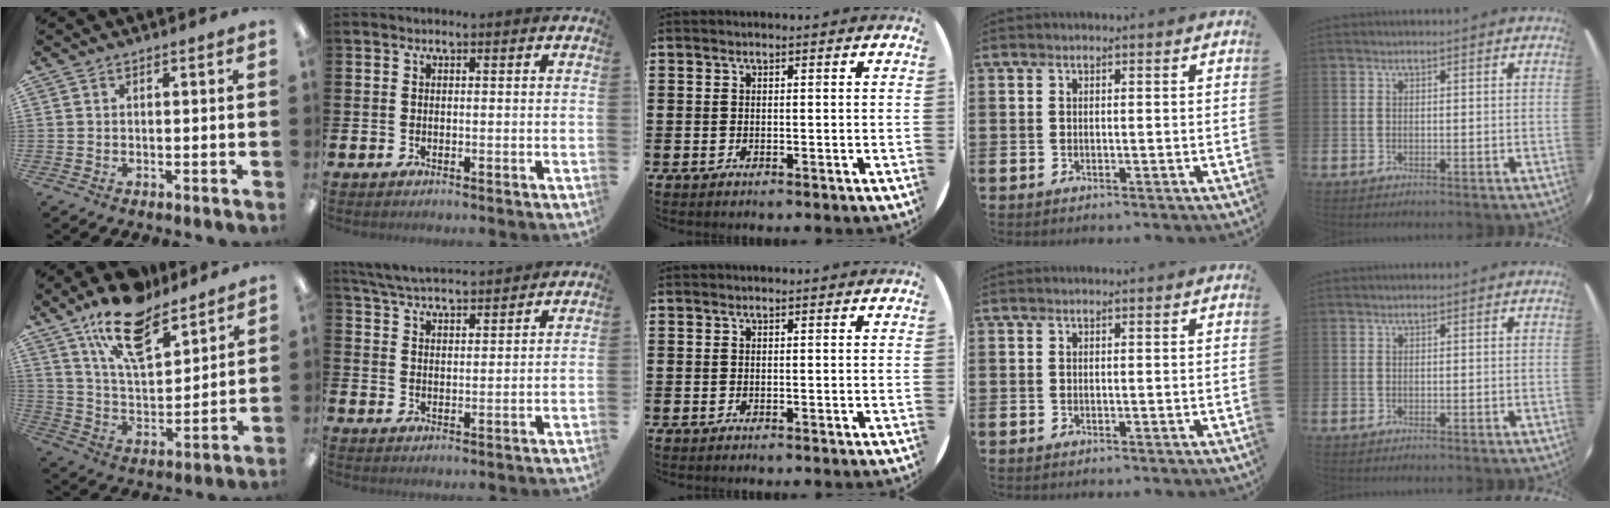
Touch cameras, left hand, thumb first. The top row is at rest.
{"thumb": {"total": 17.5, "force": [12.6, 7.2, 9.8], "torque": [-0.167, -0.063, 0.218]}, "index": {"total": 5.4, "force": [5.3, 0.4, 0.8], "torque": [-0.037, -0.029, 0.095]}}